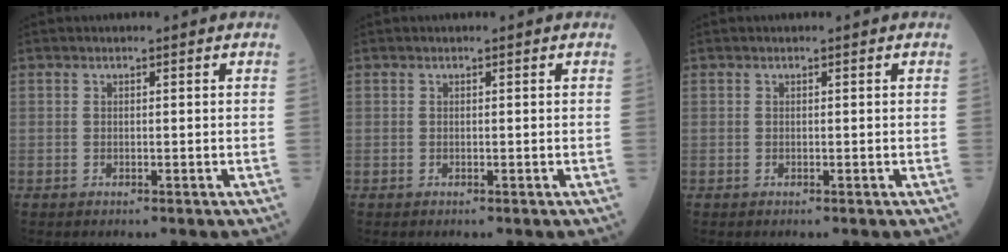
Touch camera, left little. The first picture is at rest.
{"total": 0.0}
{"total": 0.0}